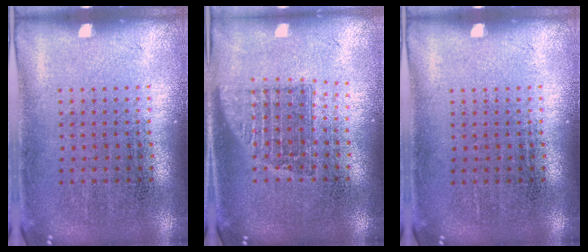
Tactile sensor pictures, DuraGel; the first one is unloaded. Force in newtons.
{"total": 1.4, "press": 1.1, "slide": 0.9}
{"total": 0.0}